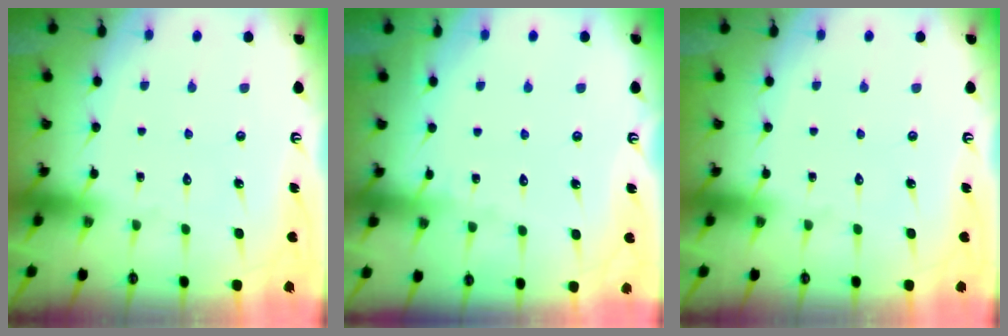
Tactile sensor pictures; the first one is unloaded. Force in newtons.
{"total": 2.5, "press": 2.5, "slide": 0.2}
{"total": 0.0}